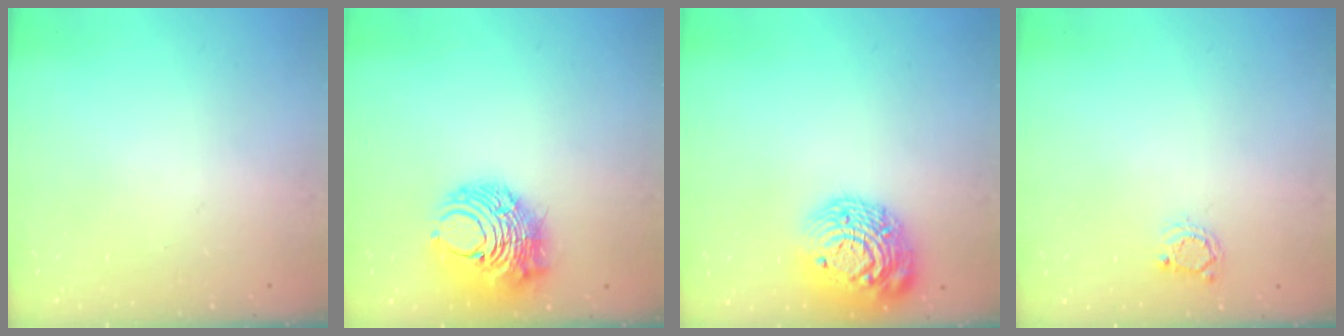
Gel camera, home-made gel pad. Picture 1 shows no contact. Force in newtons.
{"total": 10.9, "press": 10.9, "slide": 1.2}
{"total": 18.0, "press": 18.0, "slide": 0.9}
{"total": 3.0, "press": 3.0, "slide": 0.4}